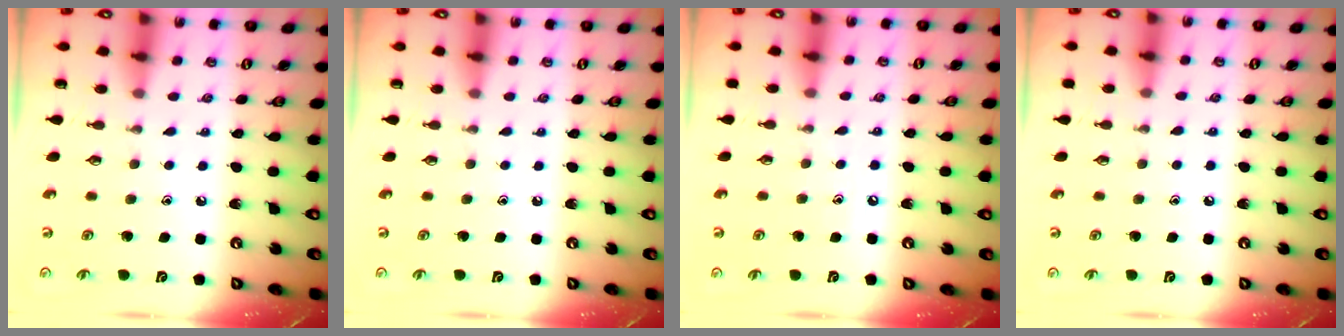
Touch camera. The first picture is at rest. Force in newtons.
{"total": 0.0}
{"total": 2.7, "press": 2.7, "slide": 0.5}
{"total": 3.8, "press": 3.7, "slide": 0.6}